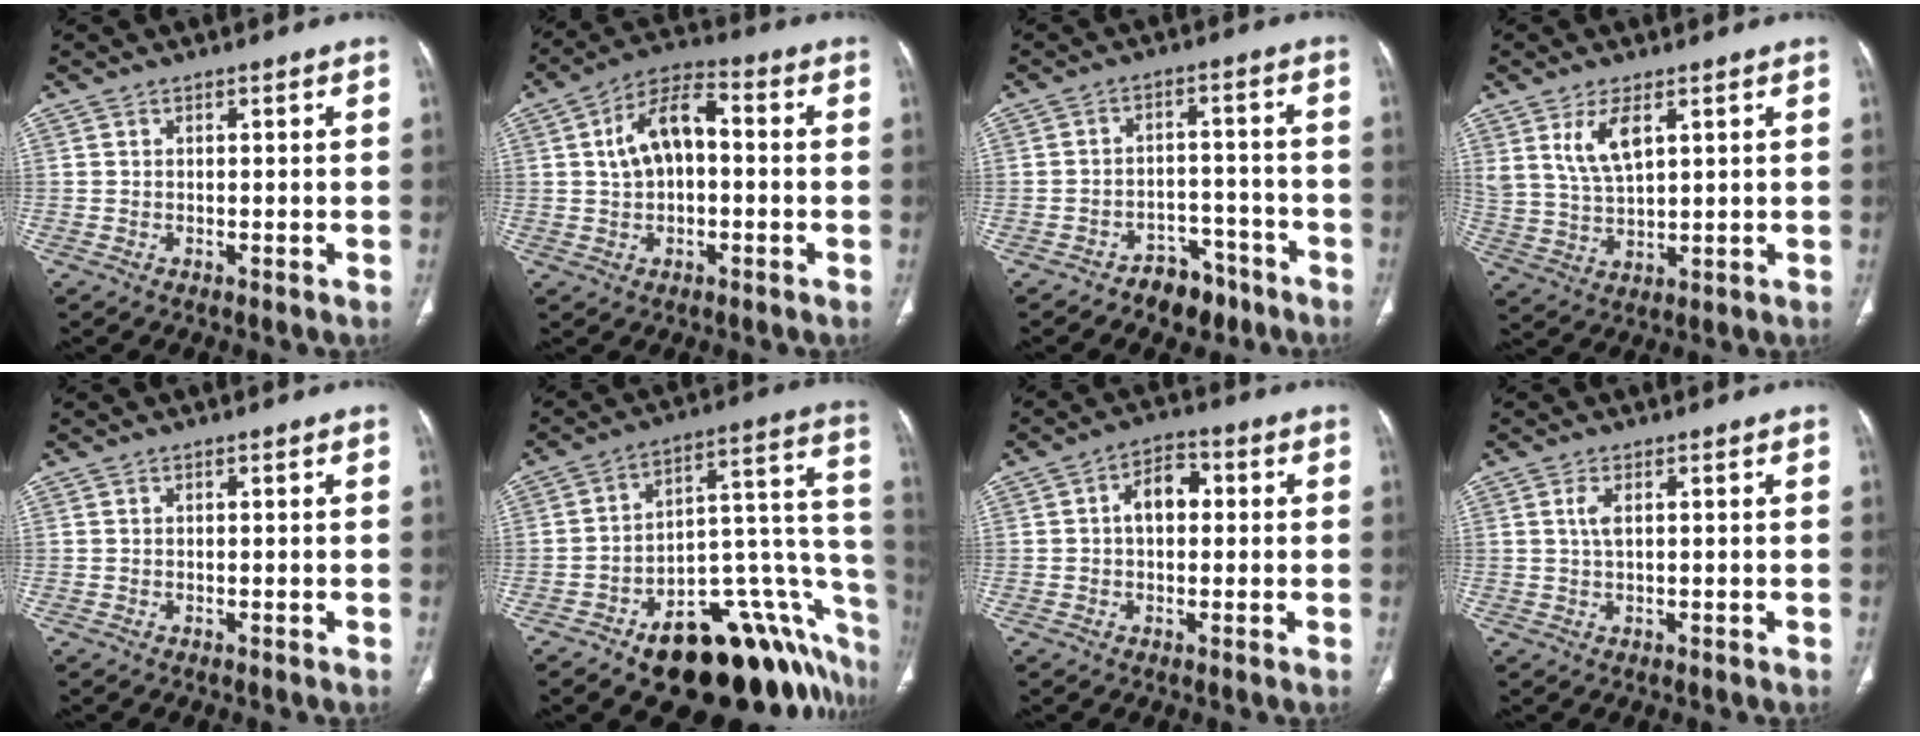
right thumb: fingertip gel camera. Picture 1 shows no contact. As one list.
[{"total": 10.1, "force": [0.7, 5.9, 8.2], "torque": [-0.145, 0.031, 0.005]}, {"total": 7.0, "force": [-5.0, 4.4, 2.1], "torque": [-0.001, 0.051, -0.073]}, {"total": 7.3, "force": [3.5, 3.1, 5.7], "torque": [-0.110, -0.019, 0.080]}, {"total": 0.0}, {"total": 28.5, "force": [-13.2, 12.6, 21.9], "torque": [-0.166, 0.103, -0.180]}, {"total": 6.2, "force": [0.5, 4.1, 4.6], "torque": [-0.061, 0.020, 0.000]}, {"total": 2.0, "force": [0.5, 0.6, 1.8], "torque": [-0.048, 0.004, 0.016]}]